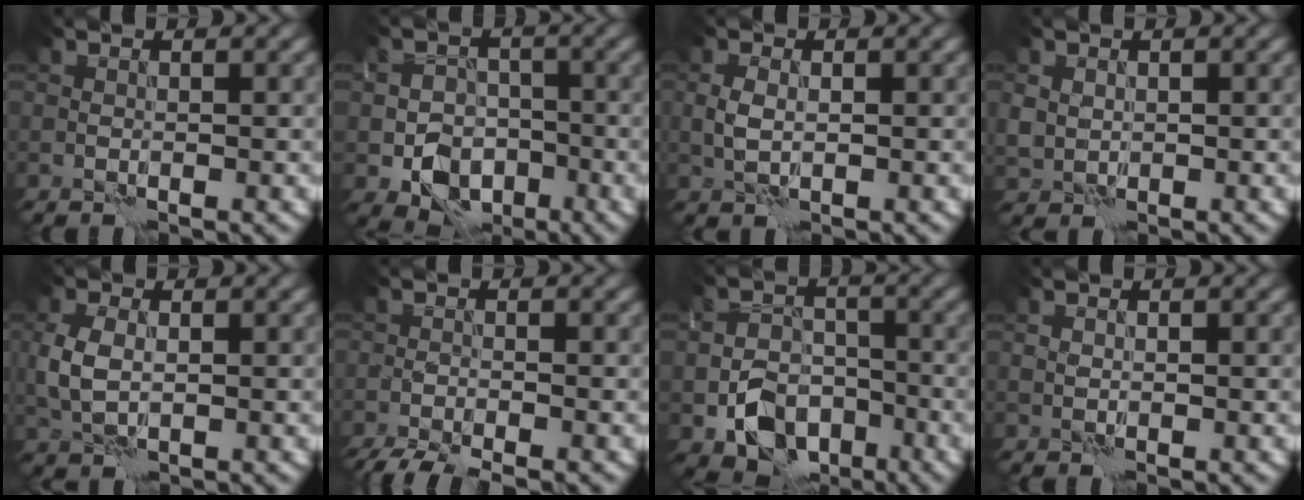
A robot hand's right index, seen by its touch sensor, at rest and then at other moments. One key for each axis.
{"total": 6.1, "fx": -2.9, "fy": 4.7, "fz": 2.6, "tx": -0.020, "ty": -0.003, "tz": -0.056}
{"total": 1.5, "fx": 0.0, "fy": 0.9, "fz": 1.2, "tx": -0.029, "ty": 0.001, "tz": 0.002}
{"total": 1.5, "fx": 0.4, "fy": 1.3, "fz": 0.5, "tx": -0.013, "ty": -0.002, "tz": 0.009}
{"total": 3.1, "fx": 0.1, "fy": 2.1, "fz": 2.3, "tx": -0.063, "ty": 0.001, "tz": 0.003}
{"total": 4.4, "fx": -3.9, "fy": 0.6, "fz": 1.9, "tx": -0.038, "ty": -0.019, "tz": -0.073}
{"total": 6.7, "fx": -3.4, "fy": 4.6, "fz": 3.5, "tx": -0.054, "ty": -0.011, "tz": -0.056}
{"total": 0.0}